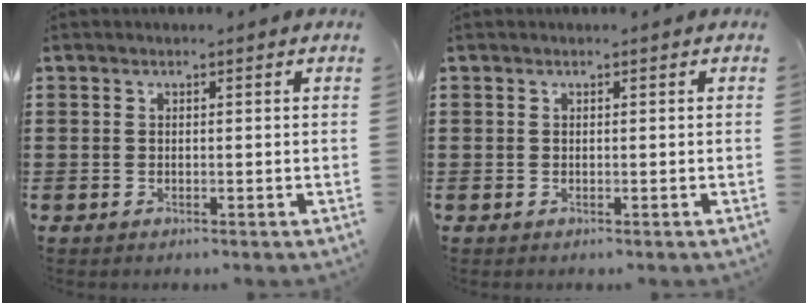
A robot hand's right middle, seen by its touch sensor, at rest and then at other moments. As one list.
[{"total": 0.0}]